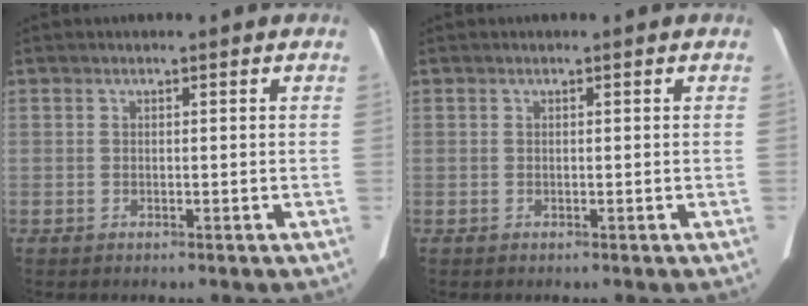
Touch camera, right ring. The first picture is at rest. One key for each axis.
{"total": 0.0}